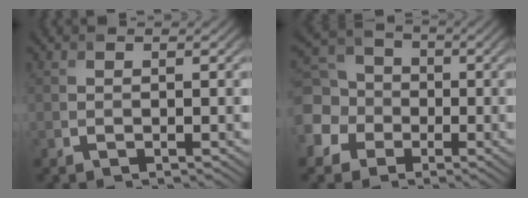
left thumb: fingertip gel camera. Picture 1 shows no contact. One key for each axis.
{"total": 9.5, "fx": -2.2, "fy": 8.4, "fz": 3.8, "tx": -0.128, "ty": -0.014, "tz": -0.073}